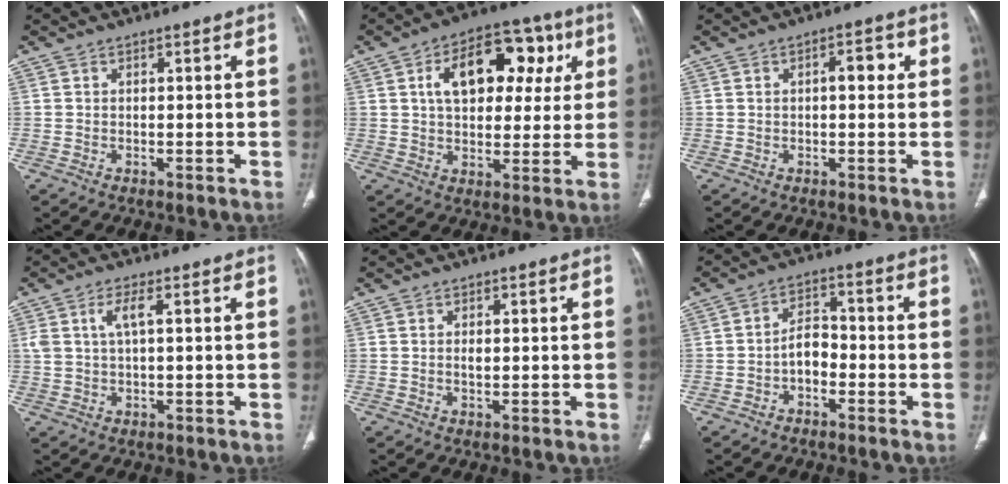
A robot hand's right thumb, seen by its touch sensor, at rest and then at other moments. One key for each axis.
{"total": 16.9, "fx": 5.2, "fy": 10.3, "fz": 12.4, "tx": -0.133, "ty": 0.017, "tz": 0.075}
{"total": 3.6, "fx": 0.5, "fy": 1.8, "fz": 3.1, "tx": -0.032, "ty": 0.009, "tz": 0.003}
{"total": 3.9, "fx": 1.0, "fy": 1.2, "fz": 3.5, "tx": -0.085, "ty": 0.013, "tz": 0.026}
{"total": 1.1, "fx": 0.1, "fy": 0.5, "fz": 0.9, "tx": -0.020, "ty": -0.002, "tz": 0.004}
{"total": 4.9, "fx": -2.0, "fy": 3.2, "fz": 3.1, "tx": -0.039, "ty": 0.030, "tz": -0.043}